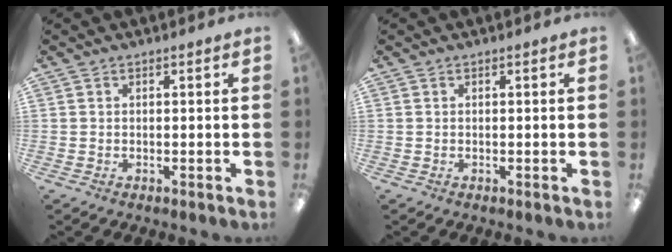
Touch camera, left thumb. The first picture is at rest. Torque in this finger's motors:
{"motor_torque": [0.00, 0.00, -0.08, 0.08, 0.00]}